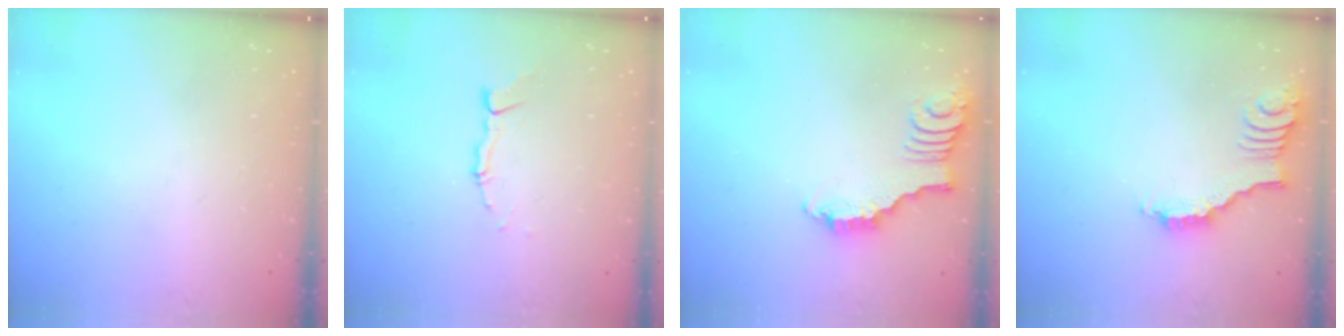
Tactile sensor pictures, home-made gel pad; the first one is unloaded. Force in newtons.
{"total": 4.4, "press": 4.4, "slide": 0.3}
{"total": 2.9, "press": 2.9, "slide": 0.4}
{"total": 3.5, "press": 3.5, "slide": 0.4}